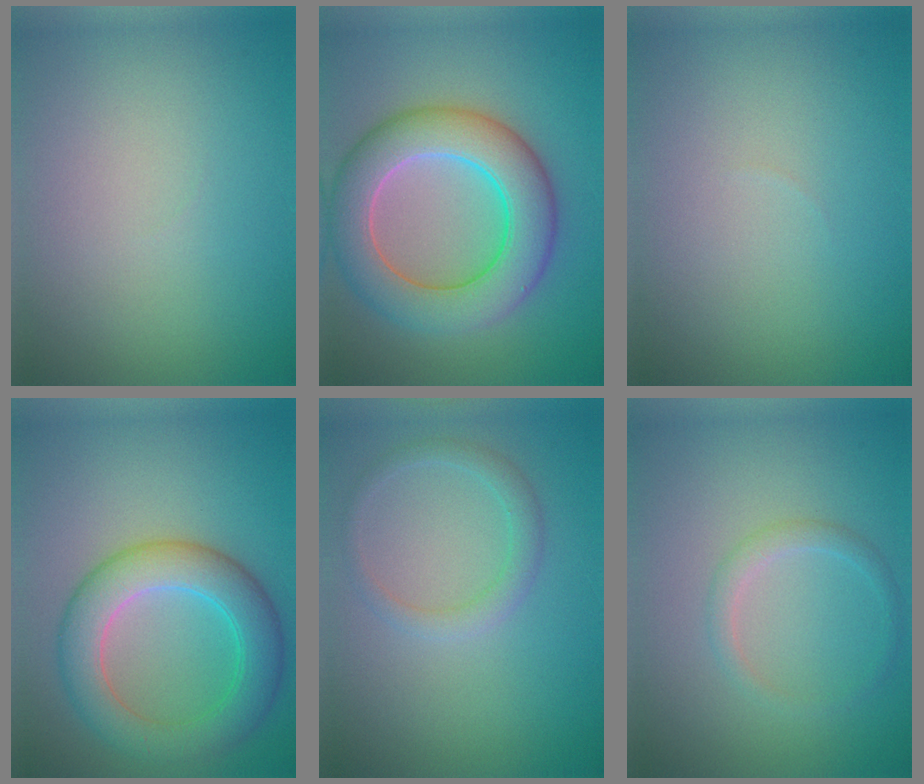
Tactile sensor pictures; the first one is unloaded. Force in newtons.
{"total": 8.4, "press": 8.4, "slide": 0.3}
{"total": 0.0}
{"total": 6.5, "press": 6.5, "slide": 0.4}
{"total": 1.9, "press": 1.9, "slide": 0.1}
{"total": 1.6, "press": 1.6, "slide": 0.1}